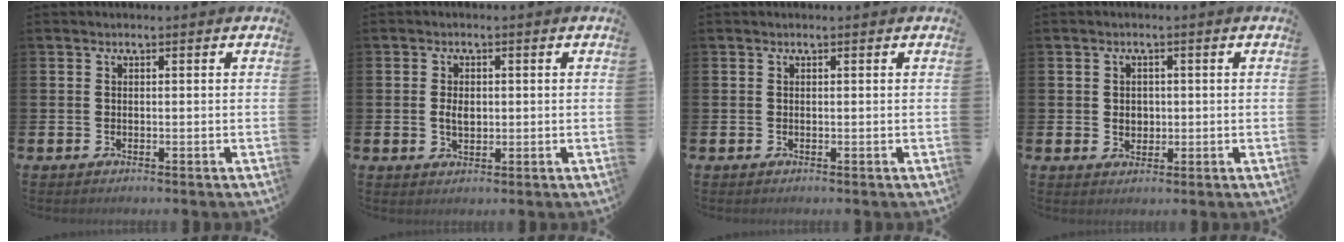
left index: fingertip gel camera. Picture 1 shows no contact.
{"total": 2.5, "force": [0.2, 1.7, 1.9], "torque": [-0.019, -0.001, -0.003]}
{"total": 0.0}
{"total": 2.0, "force": [0.4, 1.8, 0.8], "torque": [-0.001, 0.002, 0.001]}